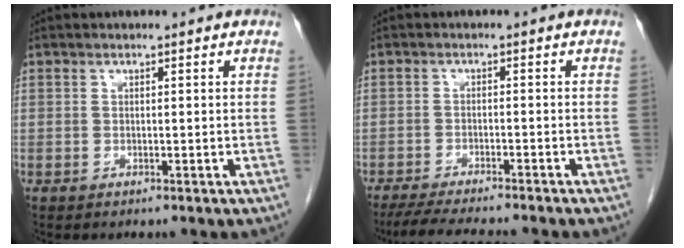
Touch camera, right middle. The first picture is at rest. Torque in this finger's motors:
{"motor_torque": [0.86, -0.77, 0.08, 0.05]}